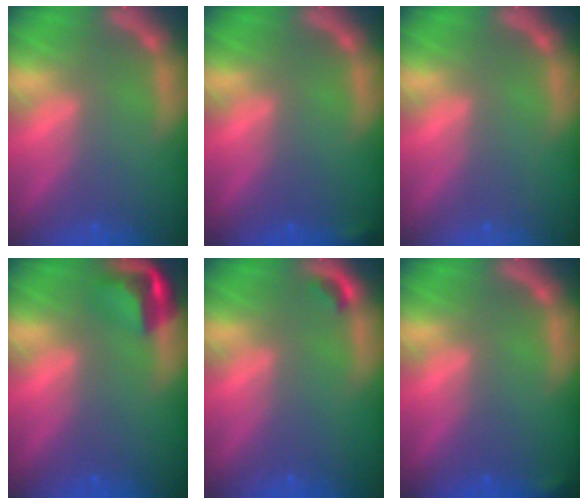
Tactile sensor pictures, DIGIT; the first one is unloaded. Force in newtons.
{"total": 0.9}
{"total": 0.0}
{"total": 3.9}
{"total": 0.9}
{"total": 0.9}